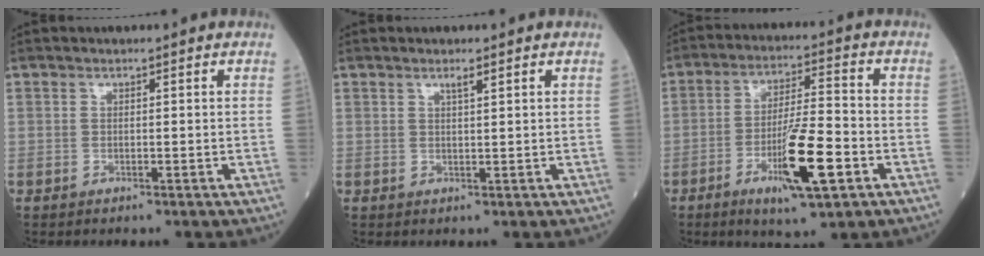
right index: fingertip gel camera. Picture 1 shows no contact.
{"total": 1.2, "force": [0.8, -0.1, 0.9], "torque": [-0.018, -0.001, 0.015]}
{"total": 11.5, "force": [-4.5, 1.4, 10.4], "torque": [-0.184, -0.013, -0.077]}